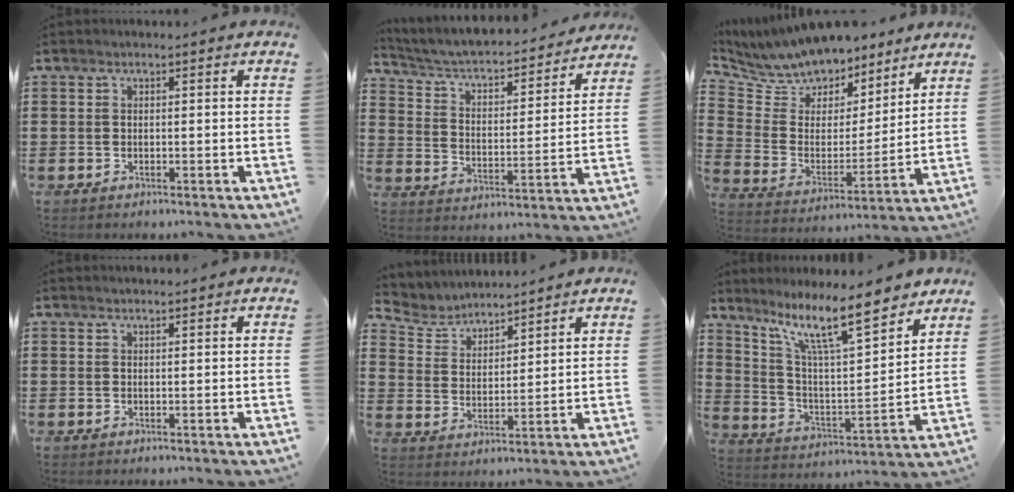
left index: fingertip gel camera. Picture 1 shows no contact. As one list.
[{"total": 4.0, "force": [3.6, 0.7, 1.6], "torque": [-0.050, -0.035, 0.052]}, {"total": 8.3, "force": [7.9, 2.6, -0.4], "torque": [-0.050, -0.064, 0.146]}, {"total": 0.7, "force": [0.6, 0.1, 0.1], "torque": [-0.003, 0.000, 0.013]}, {"total": 4.6, "force": [4.5, 1.1, 0.0], "torque": [-0.026, -0.021, 0.078]}, {"total": 12.4, "force": [9.4, 2.3, 7.9], "torque": [-0.163, -0.042, 0.159]}]